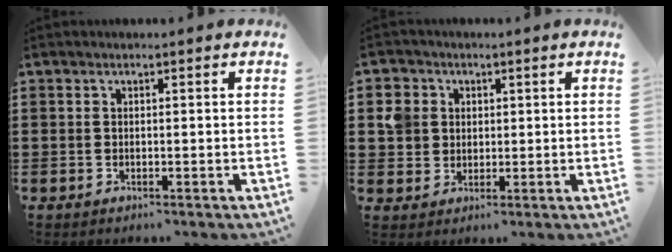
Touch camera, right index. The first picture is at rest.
{"total": 5.0, "force": [1.2, 4.6, 1.3], "torque": [-0.052, 0.015, 0.020]}